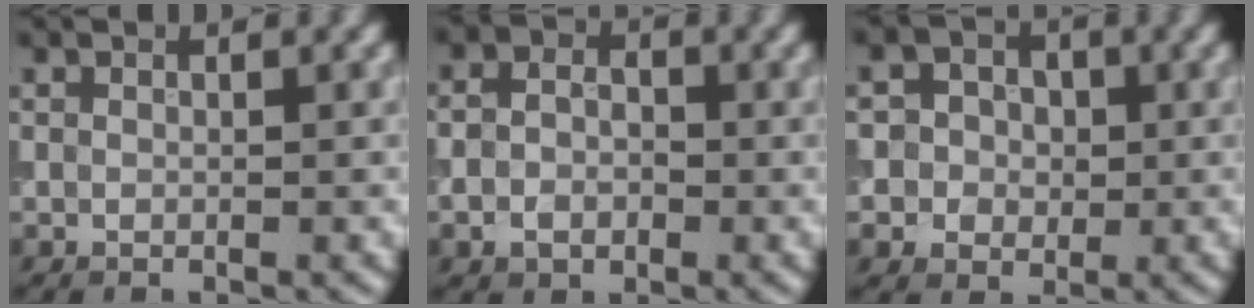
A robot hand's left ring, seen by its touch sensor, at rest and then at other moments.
{"total": 3.2, "force": [-0.8, 2.5, 1.8], "torque": [-0.019, -0.003, -0.021]}
{"total": 5.1, "force": [0.8, 4.8, 1.6], "torque": [-0.014, 0.020, -0.007]}